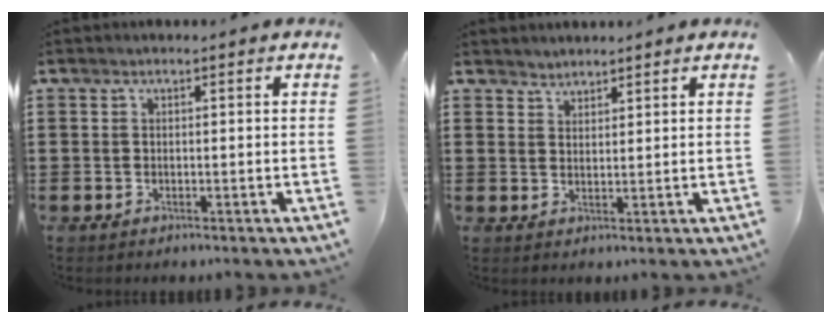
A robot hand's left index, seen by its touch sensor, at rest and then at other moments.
{"total": 2.0, "force": [1.8, 0.4, -0.5], "torque": [0.005, 0.001, 0.037]}